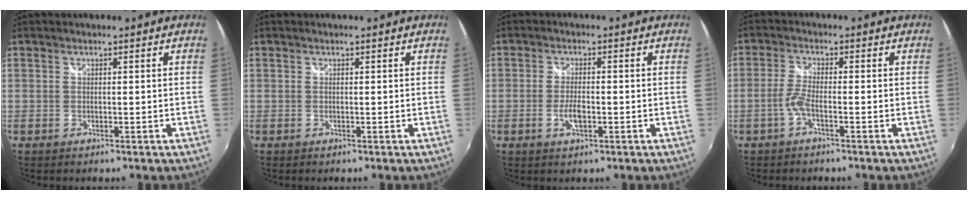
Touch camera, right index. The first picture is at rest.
{"total": 0.0}
{"total": 3.6, "force": [-1.1, 1.4, 3.1], "torque": [-0.065, -0.001, -0.021]}
{"total": 3.0, "force": [-1.6, 0.3, 2.5], "torque": [-0.063, 0.003, -0.035]}